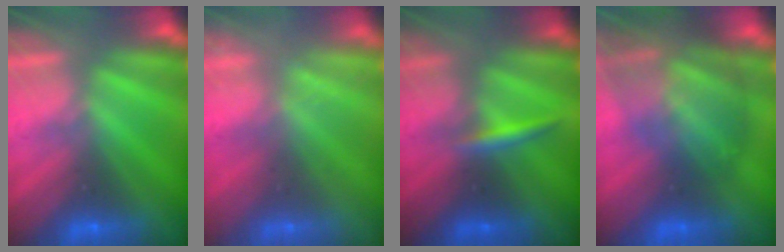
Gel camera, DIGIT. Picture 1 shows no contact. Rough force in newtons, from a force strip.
{"total": 2.3}
{"total": 2.4}
{"total": 7.6}